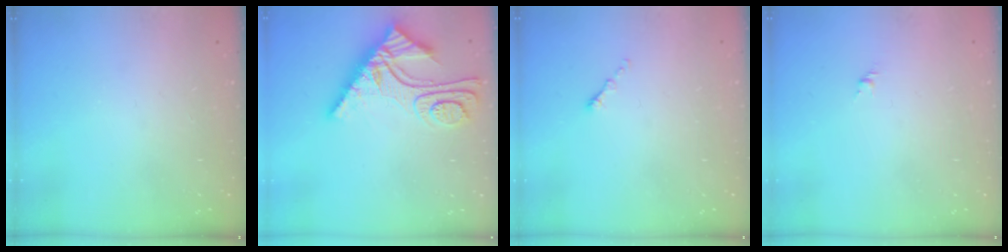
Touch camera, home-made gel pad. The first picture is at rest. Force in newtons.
{"total": 11.6, "press": 11.6, "slide": 1.1}
{"total": 0.0}
{"total": 1.6, "press": 1.5, "slide": 0.6}